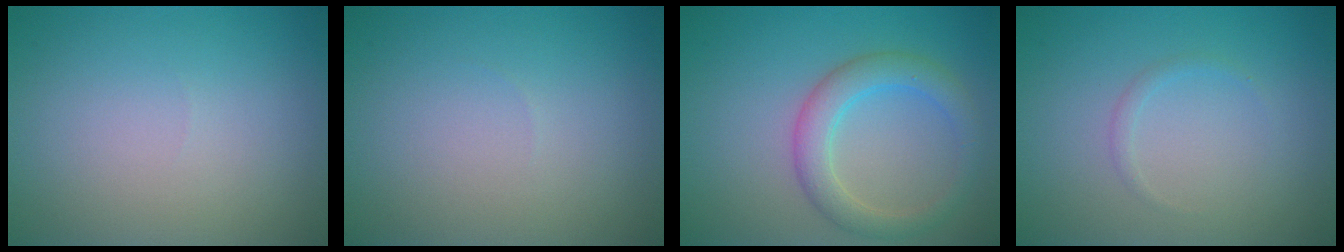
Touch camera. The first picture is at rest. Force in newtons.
{"total": 0.0}
{"total": 3.7, "press": 3.7, "slide": 0.2}
{"total": 0.8, "press": 0.8, "slide": 0.1}